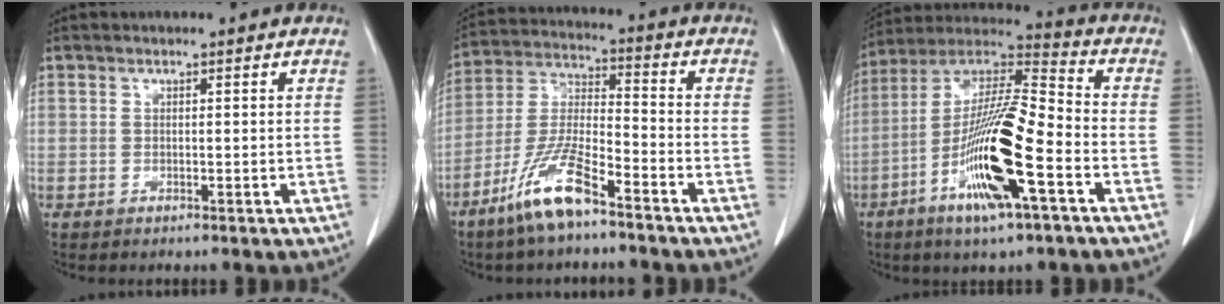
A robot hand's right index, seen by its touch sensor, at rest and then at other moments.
{"total": 11.3, "force": [-7.5, 1.8, 8.2], "torque": [-0.179, -0.017, -0.151]}
{"total": 18.0, "force": [-6.6, 2.0, 16.6], "torque": [-0.328, -0.010, -0.122]}